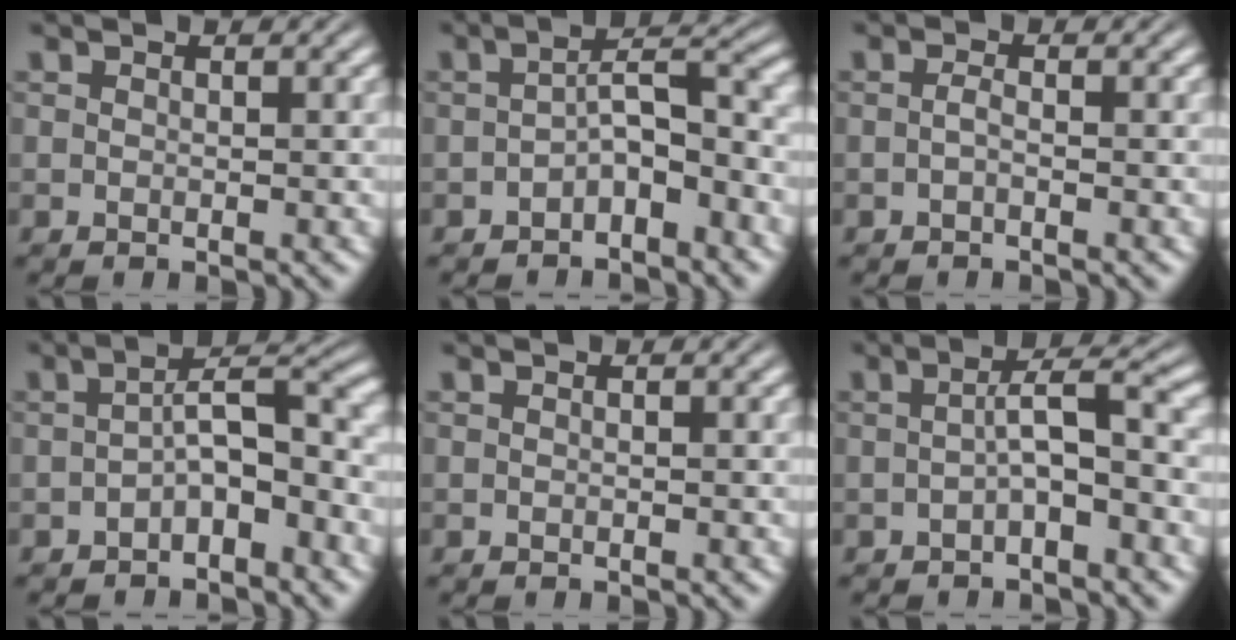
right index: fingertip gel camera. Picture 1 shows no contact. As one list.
[{"total": 2.9, "force": [-1.3, 0.0, 2.5], "torque": [-0.026, -0.009, -0.015]}, {"total": 1.2, "force": [-0.7, -0.7, 0.6], "torque": [-0.012, -0.002, -0.009]}, {"total": 3.3, "force": [-1.0, 0.1, 3.1], "torque": [-0.033, -0.006, -0.011]}, {"total": 0.0}, {"total": 2.7, "force": [-0.7, -0.8, 2.5], "torque": [-0.026, 0.006, -0.010]}]